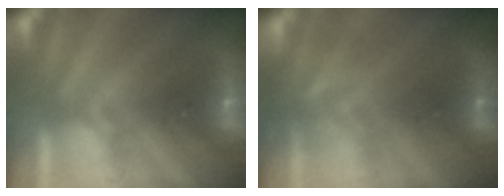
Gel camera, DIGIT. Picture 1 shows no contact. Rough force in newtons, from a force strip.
{"total": 2.9}